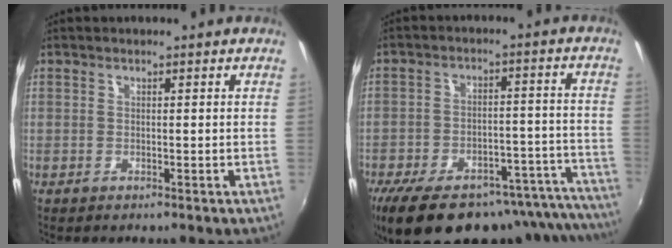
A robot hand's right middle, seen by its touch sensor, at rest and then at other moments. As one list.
[{"total": 28.5, "force": [-23.2, 9.7, 13.5], "torque": [-0.212, -0.007, -0.299]}]